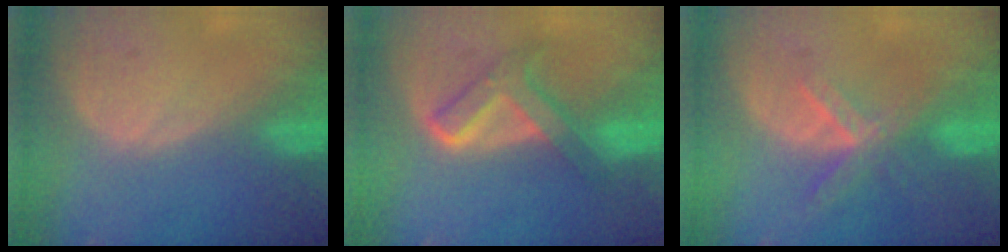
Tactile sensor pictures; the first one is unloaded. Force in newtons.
{"total": 5.9, "press": 5.9, "slide": 0.2}
{"total": 5.7, "press": 5.0, "slide": 2.8}